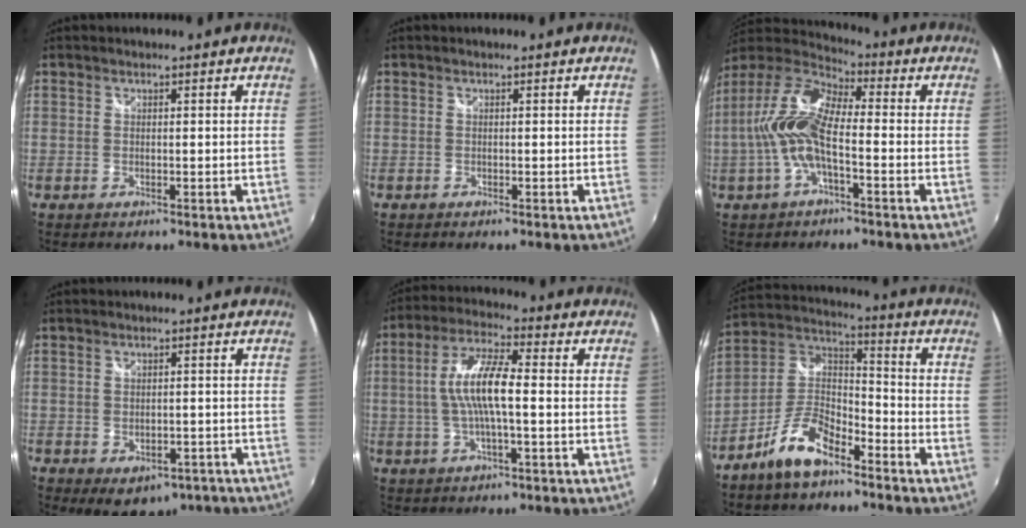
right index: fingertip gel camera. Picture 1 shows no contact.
{"total": 0.0}
{"total": 13.2, "force": [-2.0, 4.6, 12.2], "torque": [-0.247, 0.009, -0.043]}
{"total": 10.3, "force": [-6.6, 6.1, 5.1], "torque": [-0.092, -0.010, -0.069]}
{"total": 9.7, "force": [-0.8, 1.9, 9.5], "torque": [-0.189, 0.009, -0.015]}
{"total": 11.2, "force": [-7.3, 4.5, 7.1], "torque": [-0.162, 0.018, -0.140]}